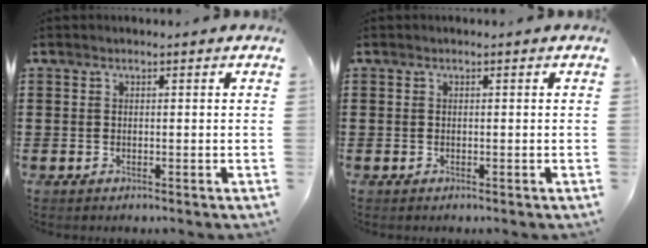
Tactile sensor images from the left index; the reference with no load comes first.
{"total": 0.0}